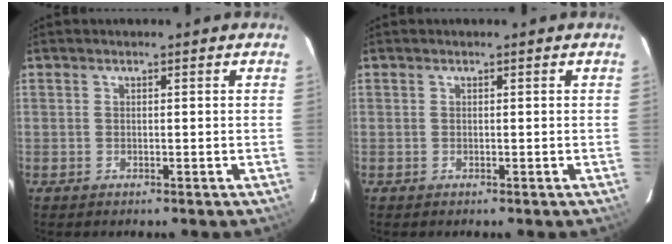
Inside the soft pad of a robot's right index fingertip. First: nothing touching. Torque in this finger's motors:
{"motor_torque": [0.00, 0.00, 0.00, 0.01]}